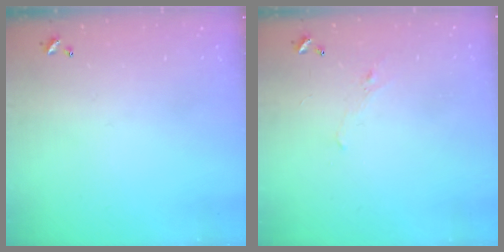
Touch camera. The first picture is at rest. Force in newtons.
{"total": 0.7, "press": 0.2, "slide": 0.6}